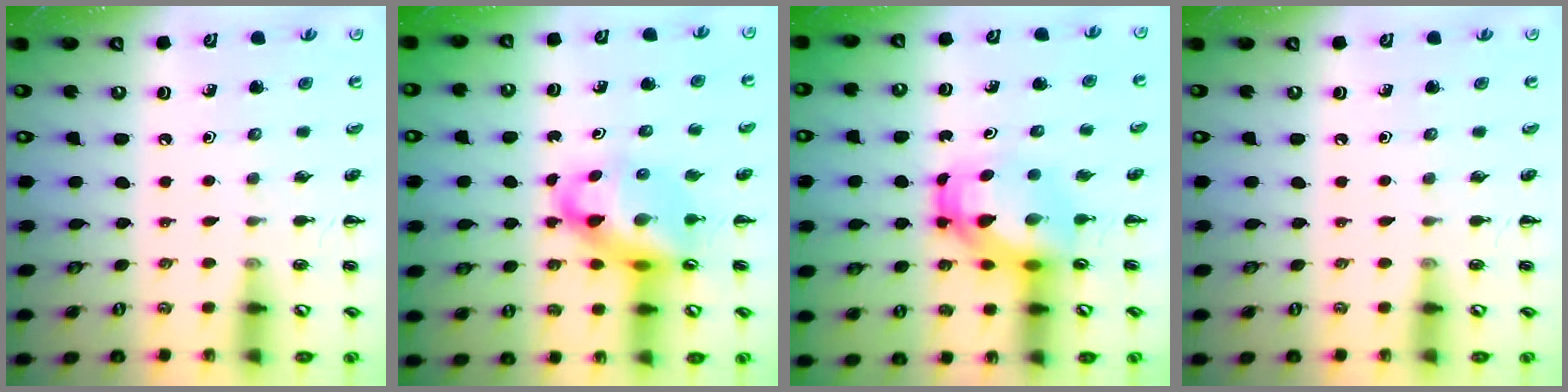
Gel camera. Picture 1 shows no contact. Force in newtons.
{"total": 11.1, "press": 10.7, "slide": 3.1}
{"total": 5.5, "press": 5.3, "slide": 1.6}
{"total": 0.0}